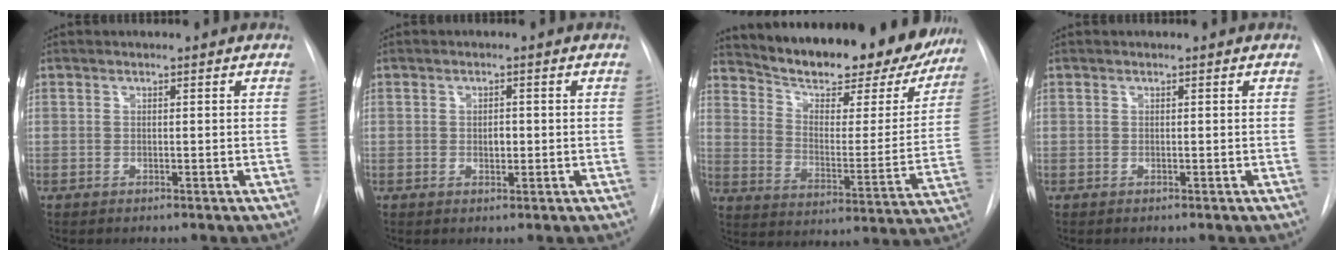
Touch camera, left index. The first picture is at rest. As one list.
[{"total": 1.7, "force": [-0.8, 1.0, 1.2], "torque": [-0.018, -0.006, -0.011]}, {"total": 25.7, "force": [22.3, 7.1, 10.7], "torque": [-0.164, -0.045, 0.290]}, {"total": 0.0}]